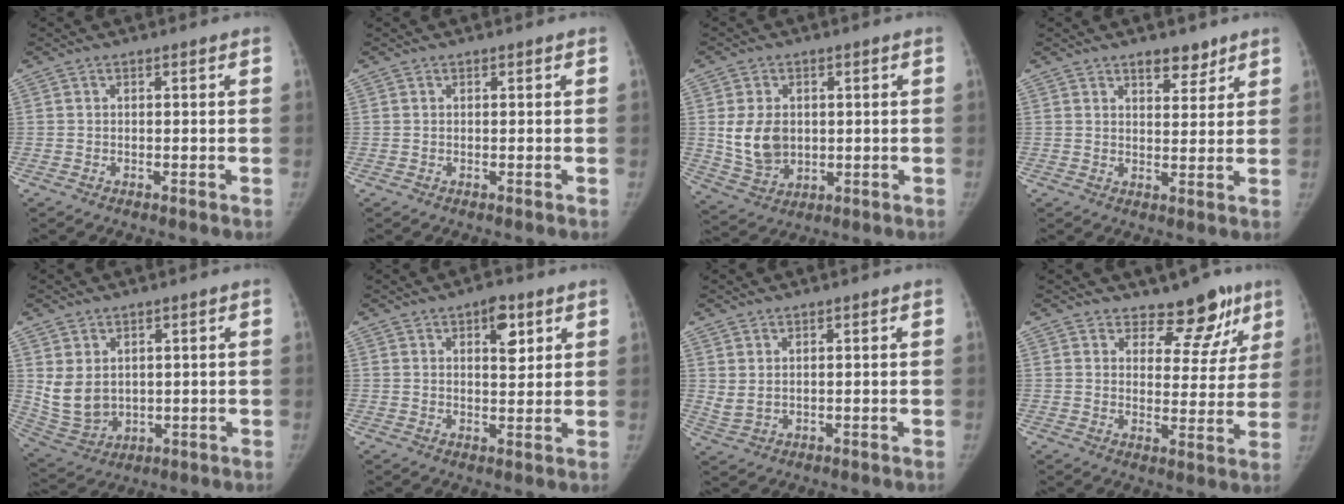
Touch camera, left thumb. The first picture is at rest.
{"total": 0.0}
{"total": 9.0, "force": [0.9, 6.8, 5.8], "torque": [-0.083, -0.010, 0.033]}
{"total": 4.8, "force": [3.5, 2.4, 2.3], "torque": [-0.009, -0.023, 0.055]}
{"total": 8.1, "force": [2.0, 6.2, 4.8], "torque": [-0.079, -0.016, 0.064]}
{"total": 5.8, "force": [2.9, 2.8, 4.2], "torque": [-0.041, -0.014, 0.040]}
{"total": 2.8, "force": [1.4, 1.5, 2.0], "torque": [-0.039, -0.007, 0.036]}
{"total": 9.3, "force": [7.1, 5.0, 3.2], "torque": [0.006, -0.048, 0.094]}